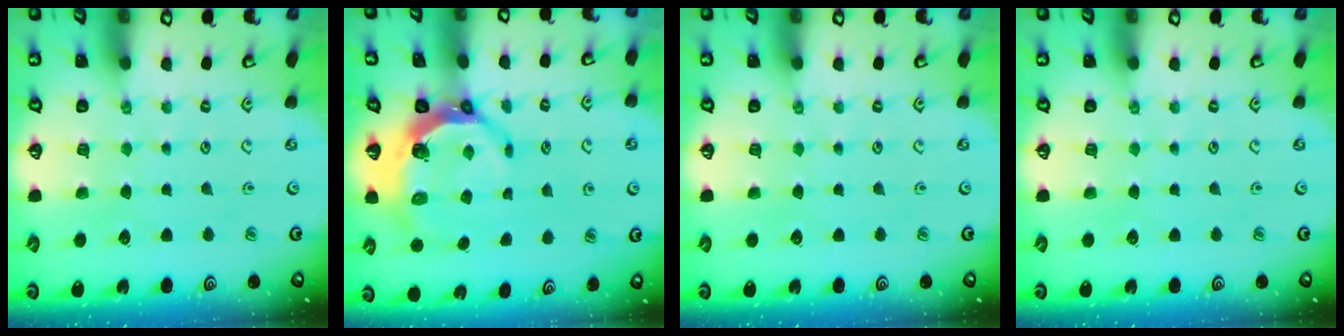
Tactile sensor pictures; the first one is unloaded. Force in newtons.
{"total": 6.5, "press": 5.3, "slide": 3.8}
{"total": 0.0}
{"total": 0.0}